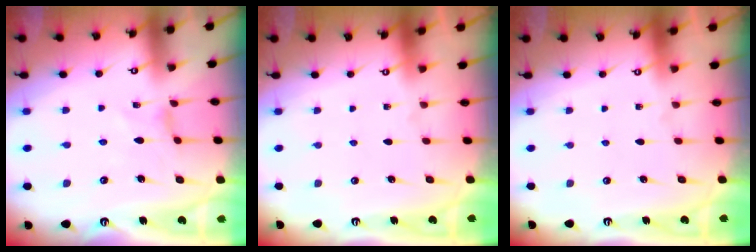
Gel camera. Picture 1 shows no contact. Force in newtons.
{"total": 0.0}
{"total": 0.0}